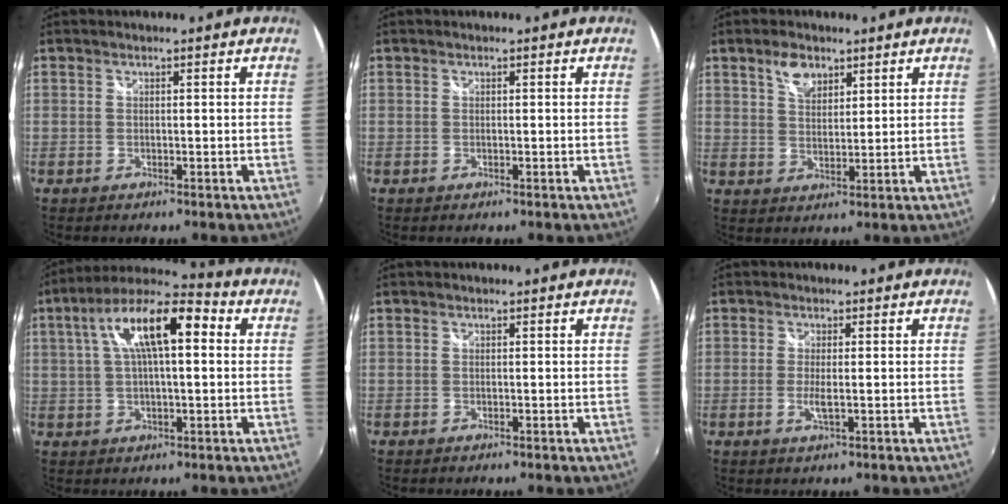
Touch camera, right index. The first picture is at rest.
{"total": 0.0}
{"total": 5.1, "force": [3.2, 2.8, 2.9], "torque": [-0.042, 0.009, 0.059]}
{"total": 15.0, "force": [3.8, 5.2, 13.6], "torque": [-0.237, 0.032, 0.053]}
{"total": 0.0}
{"total": 2.5, "force": [-0.4, 0.4, 2.4], "torque": [-0.048, -0.006, -0.008]}